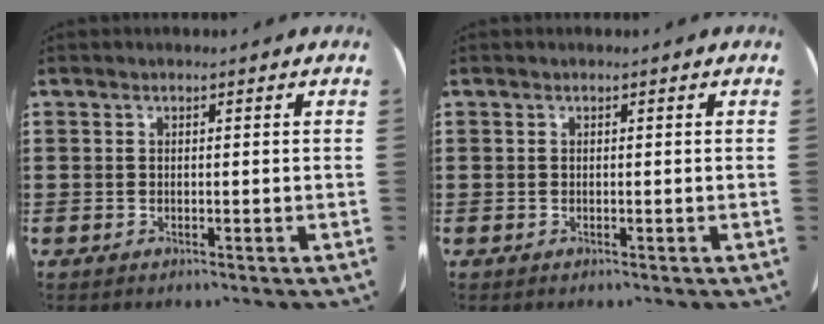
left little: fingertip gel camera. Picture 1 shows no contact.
{"total": 0.0}